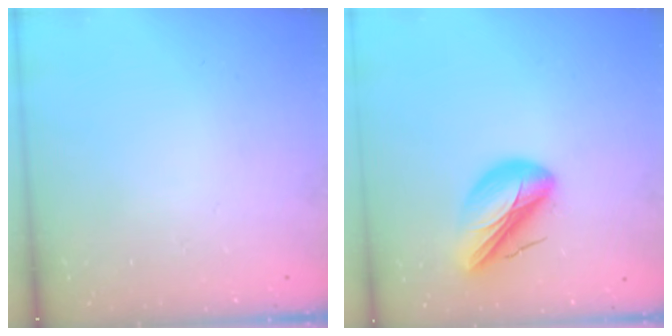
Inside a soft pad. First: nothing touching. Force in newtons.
{"total": 12.8, "press": 12.4, "slide": 3.2}